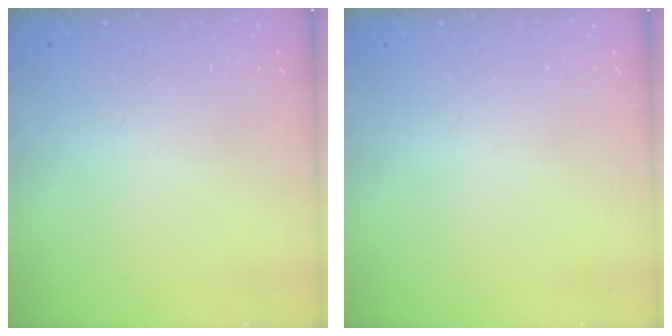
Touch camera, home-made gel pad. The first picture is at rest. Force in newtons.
{"total": 0.0}